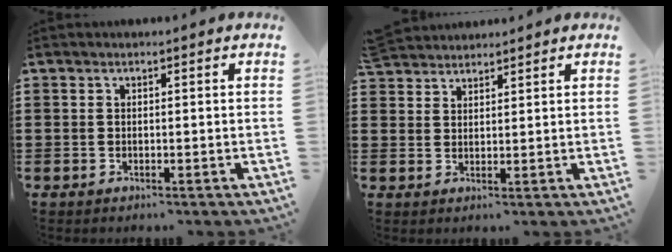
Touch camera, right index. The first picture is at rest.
{"total": 3.1, "force": [3.0, 0.5, -0.3], "torque": [-0.004, -0.001, 0.060]}